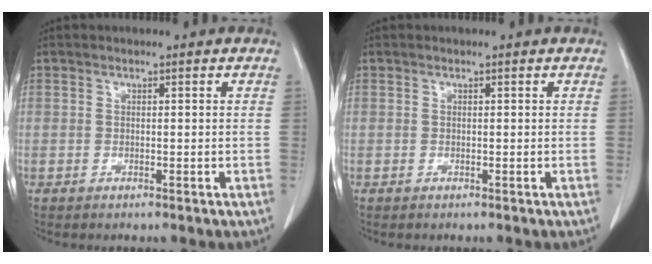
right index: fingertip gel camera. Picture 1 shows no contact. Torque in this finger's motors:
{"motor_torque": [0.00, 0.00, 0.01, 0.01]}